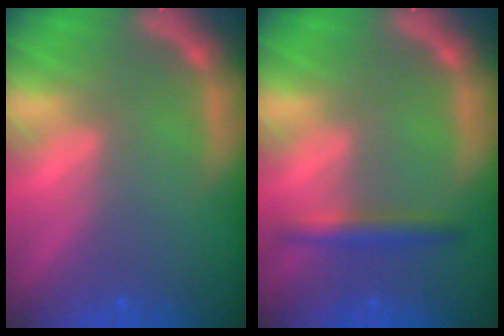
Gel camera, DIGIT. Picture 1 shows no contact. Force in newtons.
{"total": 2.4}